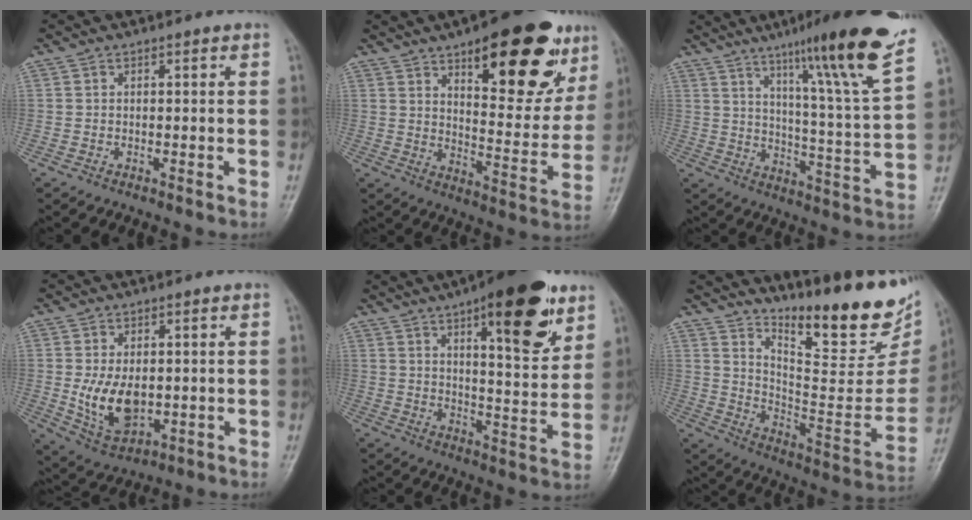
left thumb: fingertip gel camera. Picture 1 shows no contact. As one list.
[{"total": 23.4, "force": [12.7, 9.0, 17.4], "torque": [-0.192, -0.048, 0.187]}, {"total": 20.5, "force": [13.2, 0.5, 15.7], "torque": [-0.212, -0.059, 0.193]}, {"total": 9.4, "force": [-0.3, 5.9, 7.3], "torque": [-0.117, -0.015, 0.012]}, {"total": 18.7, "force": [10.4, 5.9, 14.4], "torque": [-0.172, -0.050, 0.151]}, {"total": 24.0, "force": [18.4, 6.5, 13.9], "torque": [-0.167, -0.128, 0.273]}]